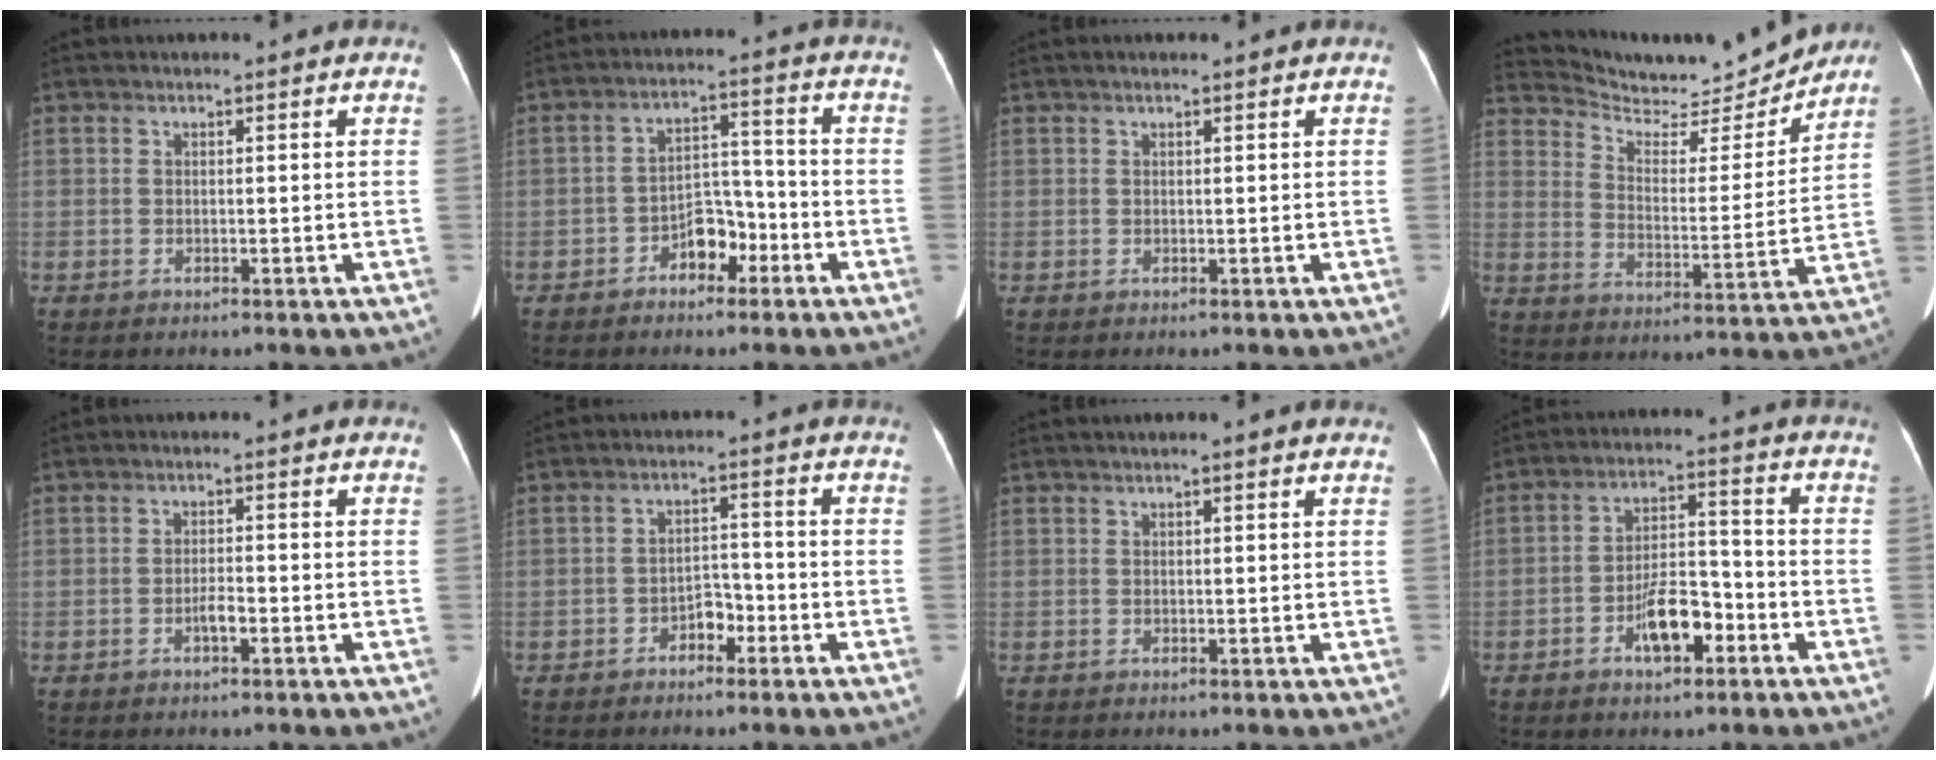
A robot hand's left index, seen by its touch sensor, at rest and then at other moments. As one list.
[{"total": 5.6, "force": [-3.2, 3.1, 3.5], "torque": [-0.056, 0.022, -0.055]}, {"total": 0.6, "force": [0.4, 0.0, 0.4], "torque": [-0.007, 0.006, 0.009]}, {"total": 13.5, "force": [13.0, 3.1, 1.7], "torque": [-0.031, -0.009, 0.195]}, {"total": 1.8, "force": [-0.9, 0.4, 1.5], "torque": [-0.026, 0.002, -0.015]}, {"total": 3.2, "force": [-2.0, 1.8, 1.8], "torque": [-0.027, 0.009, -0.034]}, {"total": 1.9, "force": [1.4, -0.1, 1.2], "torque": [-0.018, 0.016, 0.021]}, {"total": 7.5, "force": [-3.7, 3.0, 5.8], "torque": [-0.109, 0.014, -0.060]}]